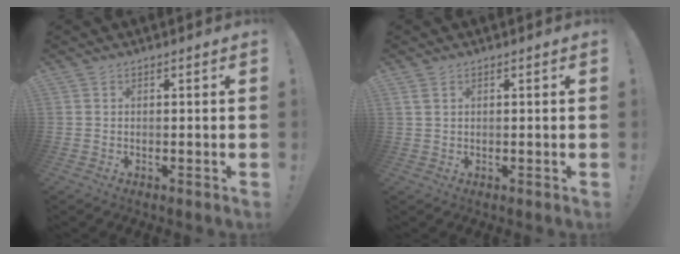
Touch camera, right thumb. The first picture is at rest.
{"total": 1.8, "force": [1.0, 0.9, 1.3], "torque": [-0.029, 0.004, 0.019]}